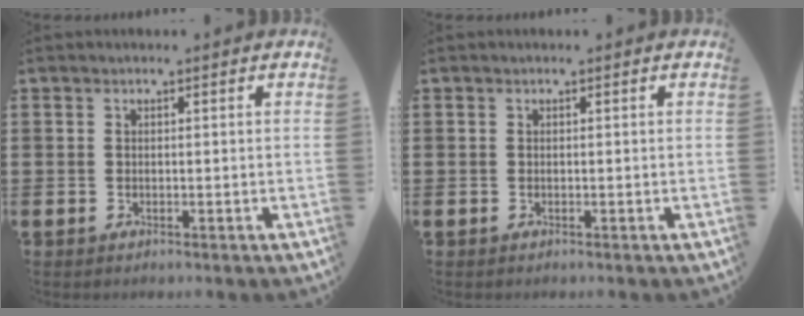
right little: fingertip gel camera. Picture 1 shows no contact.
{"total": 0.0}